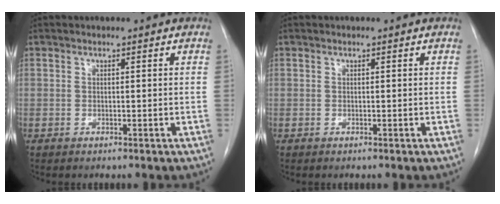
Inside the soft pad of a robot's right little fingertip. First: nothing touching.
{"total": 0.0}